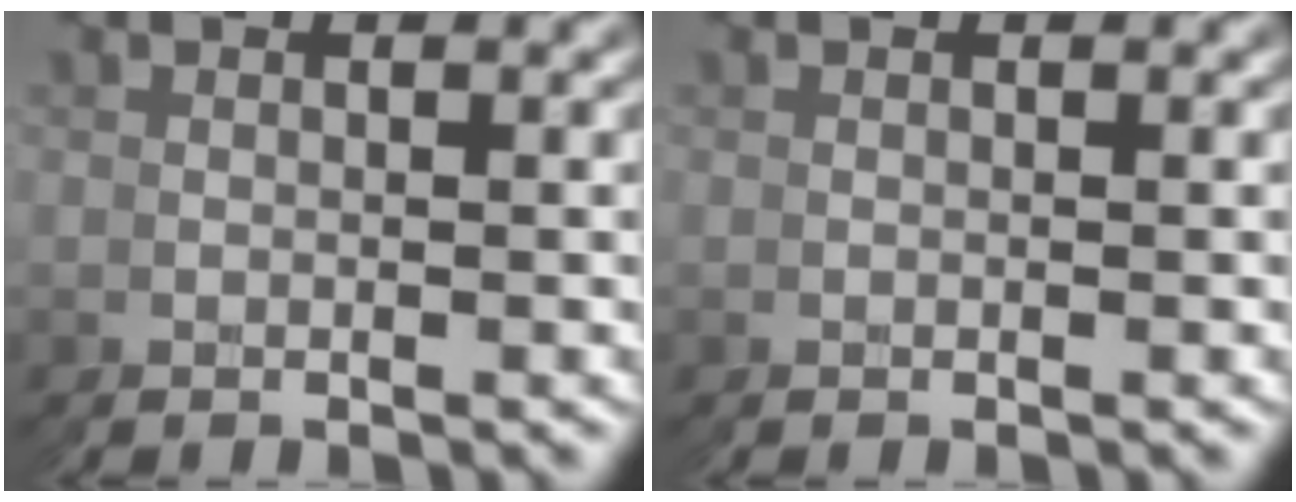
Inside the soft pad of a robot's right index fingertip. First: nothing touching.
{"total": 0.0}